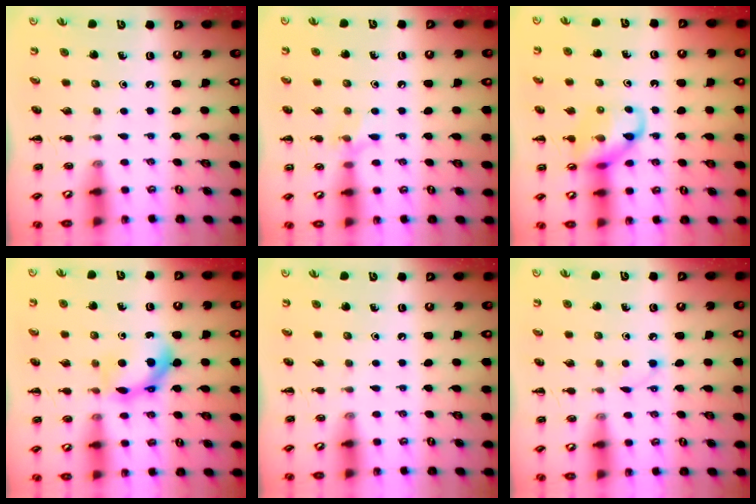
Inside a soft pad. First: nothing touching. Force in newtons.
{"total": 6.6, "press": 6.4, "slide": 1.9}
{"total": 10.9, "press": 10.9, "slide": 0.9}
{"total": 8.2, "press": 8.1, "slide": 1.2}
{"total": 0.0}
{"total": 2.7, "press": 2.5, "slide": 0.9}